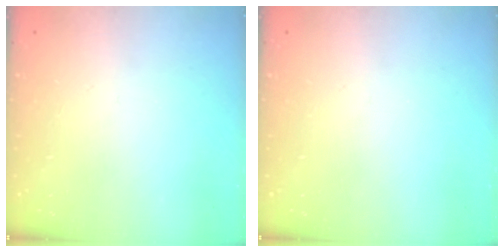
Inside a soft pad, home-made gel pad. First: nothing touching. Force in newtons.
{"total": 0.0}